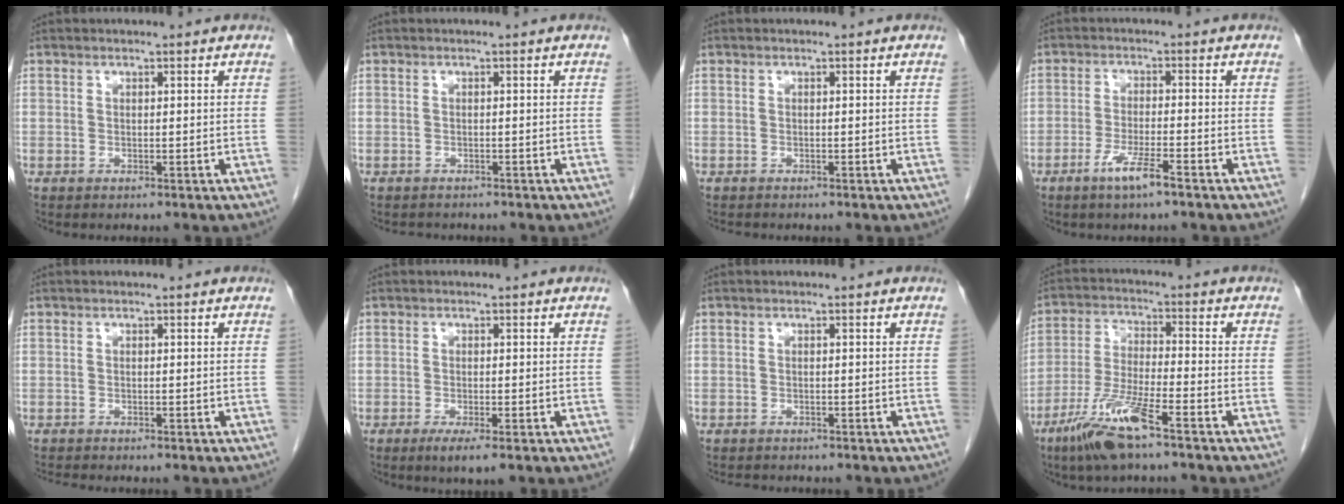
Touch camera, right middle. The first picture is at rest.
{"total": 2.0, "force": [-1.8, 0.8, 0.3], "torque": [-0.012, -0.003, -0.025]}
{"total": 0.8, "force": [-0.8, 0.2, 0.2], "torque": [-0.010, -0.002, -0.013]}
{"total": 4.6, "force": [-3.0, 0.0, 3.5], "torque": [-0.071, -0.006, -0.058]}
{"total": 1.0, "force": [-1.0, -0.3, 0.0], "torque": [-0.007, -0.005, -0.020]}
{"total": 3.2, "force": [-1.8, 0.4, 2.6], "torque": [-0.043, -0.009, -0.028]}
{"total": 2.5, "force": [-2.2, 0.9, 0.8], "torque": [-0.015, -0.005, -0.027]}
{"total": 9.9, "force": [-6.3, 0.7, 7.6], "torque": [-0.161, -0.020, -0.123]}